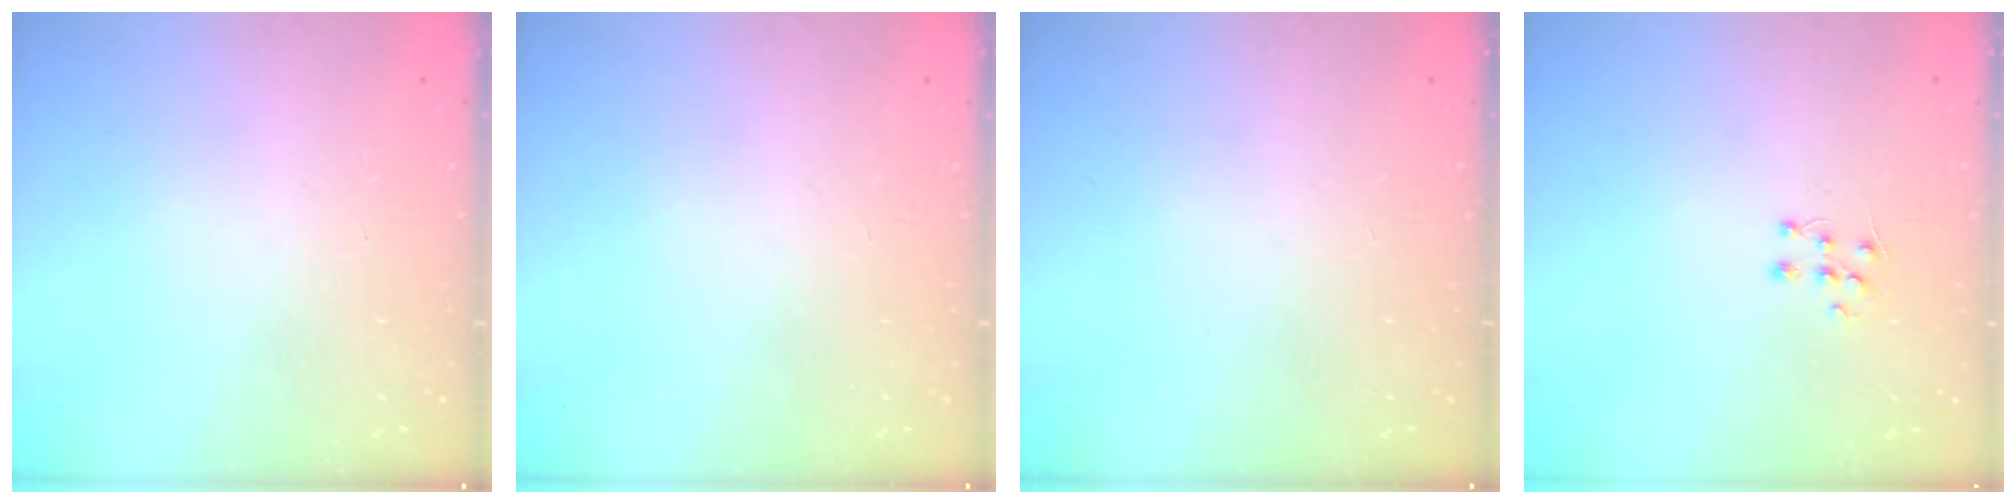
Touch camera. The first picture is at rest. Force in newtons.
{"total": 0.0}
{"total": 0.0}
{"total": 4.9, "press": 4.9, "slide": 0.4}